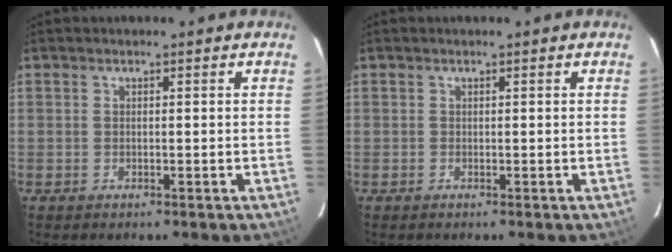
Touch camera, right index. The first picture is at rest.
{"total": 0.0}